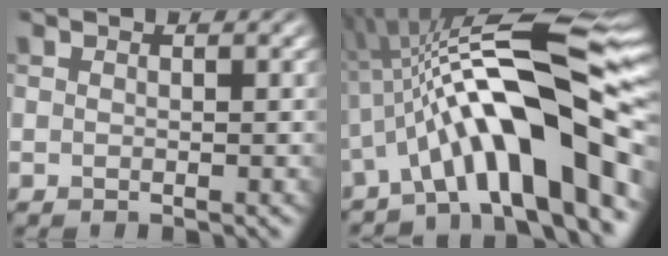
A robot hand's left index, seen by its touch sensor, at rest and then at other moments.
{"total": 13.7, "force": [-3.6, 3.2, 12.9], "torque": [-0.194, 0.026, -0.062]}